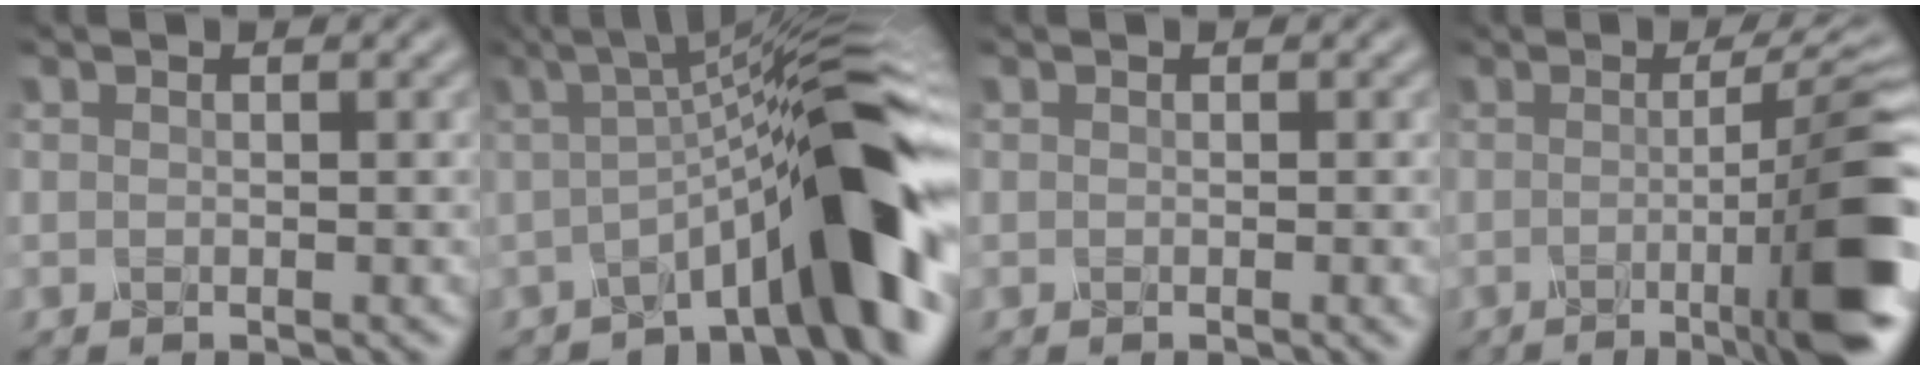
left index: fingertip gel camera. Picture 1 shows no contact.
{"total": 10.0, "force": [-2.6, 1.8, 9.4], "torque": [-0.110, 0.019, -0.052]}
{"total": 0.8, "force": [-0.1, 0.2, 0.8], "torque": [-0.010, -0.004, -0.001]}
{"total": 11.7, "force": [-2.0, 2.4, 11.2], "torque": [-0.127, -0.003, -0.033]}